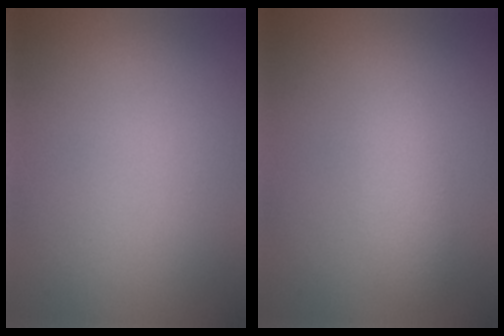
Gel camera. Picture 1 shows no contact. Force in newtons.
{"total": 2.2, "press": 2.2, "slide": 0.1}